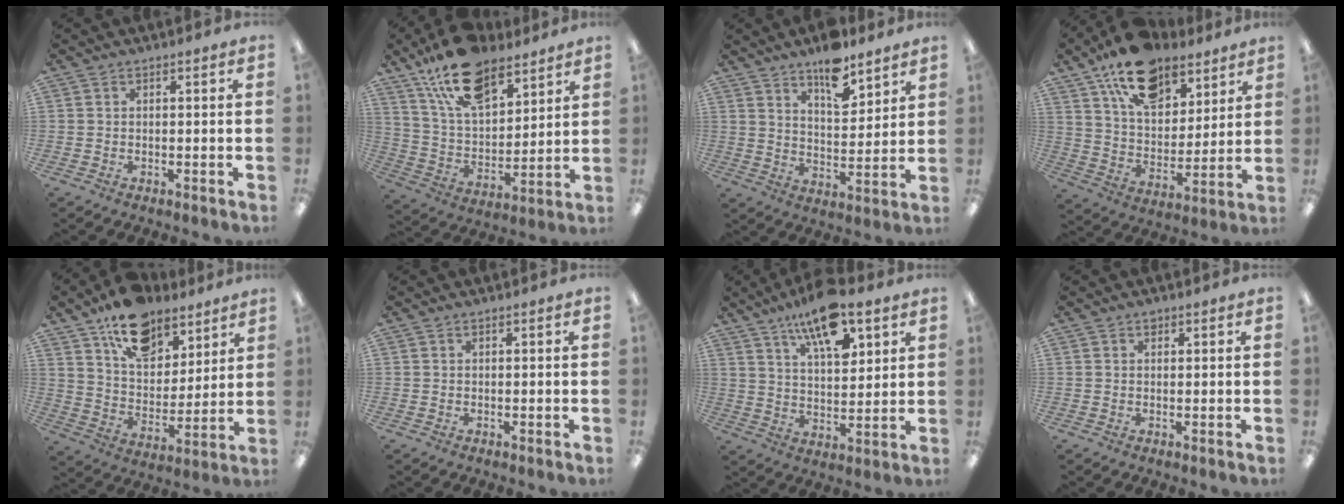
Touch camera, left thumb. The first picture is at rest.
{"total": 18.3, "force": [12.7, 8.8, 9.9], "torque": [-0.184, -0.056, 0.229]}
{"total": 10.7, "force": [8.4, 3.9, 5.3], "torque": [-0.073, -0.055, 0.146]}
{"total": 17.5, "force": [12.2, 9.3, 8.5], "torque": [-0.147, -0.060, 0.222]}
{"total": 15.5, "force": [11.3, 8.5, 6.4], "torque": [-0.102, -0.066, 0.208]}
{"total": 0.0}
{"total": 15.1, "force": [9.9, 5.9, 9.8], "torque": [-0.161, -0.040, 0.167]}
{"total": 1.0, "force": [0.7, 0.6, 0.4], "torque": [-0.002, -0.003, 0.011]}